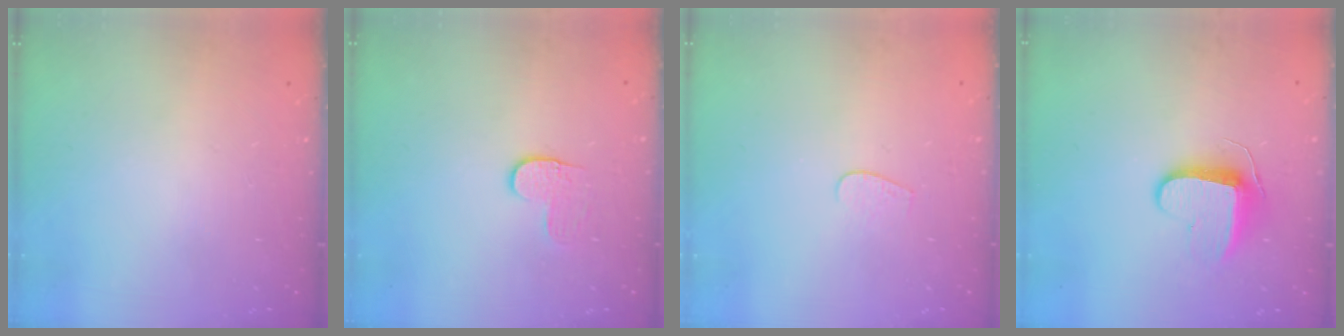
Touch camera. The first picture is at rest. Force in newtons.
{"total": 3.3, "press": 3.3, "slide": 0.4}
{"total": 3.5, "press": 3.5, "slide": 0.3}
{"total": 9.5, "press": 9.5, "slide": 0.3}